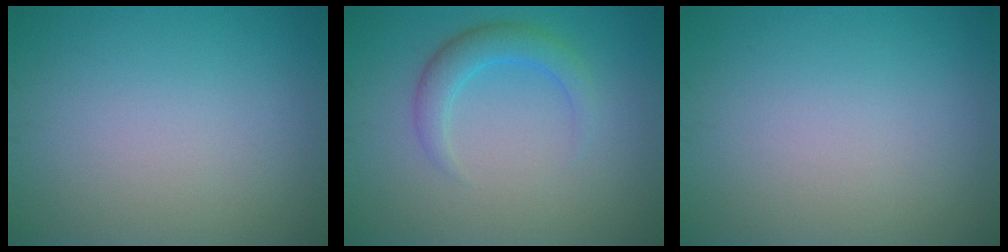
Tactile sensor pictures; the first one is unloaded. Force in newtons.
{"total": 2.8, "press": 2.8, "slide": 0.1}
{"total": 0.0}